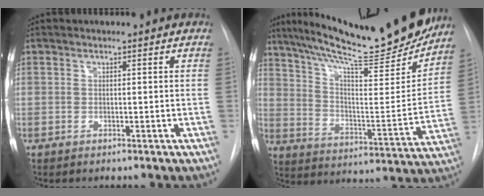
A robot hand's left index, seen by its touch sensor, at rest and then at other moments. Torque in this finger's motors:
{"motor_torque": [1.04, -1.10, 0.21, 0.02]}